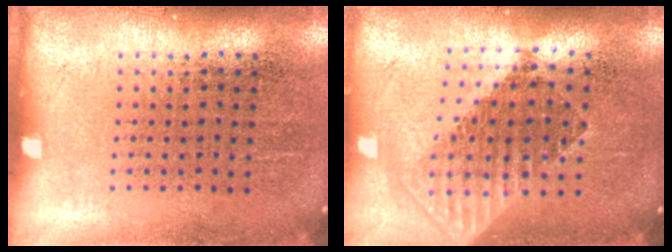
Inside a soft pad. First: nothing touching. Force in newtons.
{"total": 1.8, "press": 1.5, "slide": 1.0}